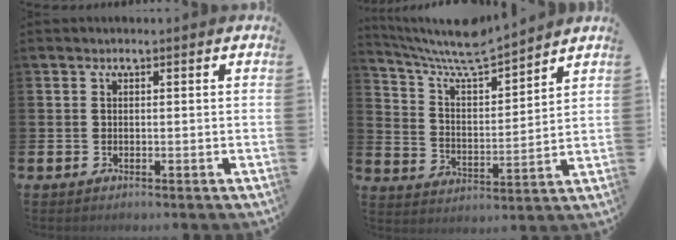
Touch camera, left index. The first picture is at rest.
{"total": 8.0, "force": [7.5, 0.8, 2.4], "torque": [-0.083, -0.056, 0.131]}